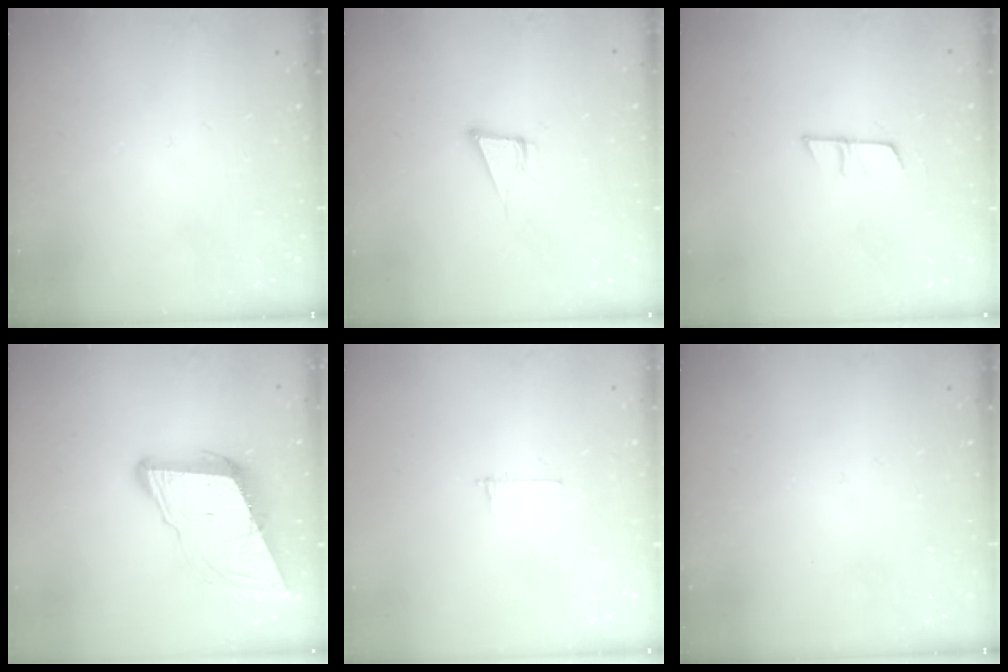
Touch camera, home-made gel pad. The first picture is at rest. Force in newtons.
{"total": 3.8, "press": 1.9, "slide": 3.3}
{"total": 7.2, "press": 7.1, "slide": 0.5}
{"total": 10.5, "press": 9.9, "slide": 3.6}
{"total": 2.7, "press": 2.7, "slide": 0.3}
{"total": 0.0}